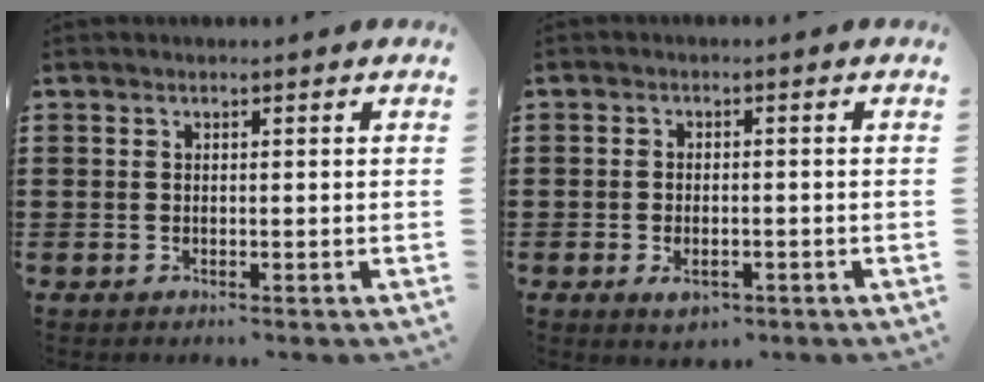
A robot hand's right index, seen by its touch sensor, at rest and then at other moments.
{"total": 2.7, "force": [-1.4, 1.4, 1.8], "torque": [-0.039, -0.001, -0.028]}